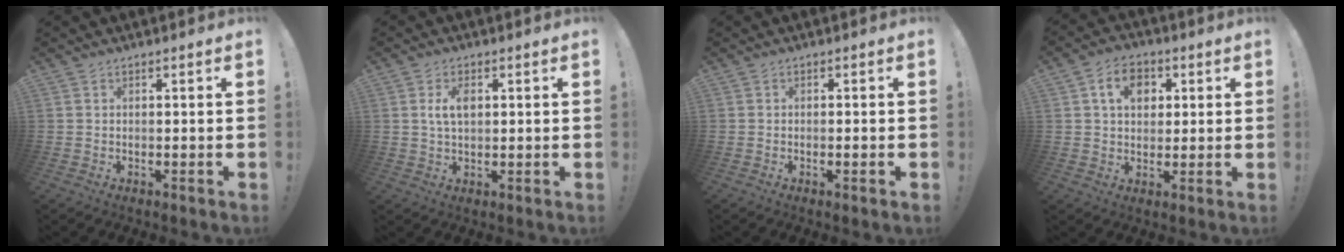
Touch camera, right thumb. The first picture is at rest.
{"total": 5.0, "force": [1.1, 2.9, 3.9], "torque": [-0.064, 0.002, 0.017]}
{"total": 1.3, "force": [-0.4, -0.3, 1.2], "torque": [-0.022, -0.001, -0.007]}
{"total": 9.5, "force": [2.8, 7.1, 5.6], "torque": [-0.085, 0.009, 0.051]}